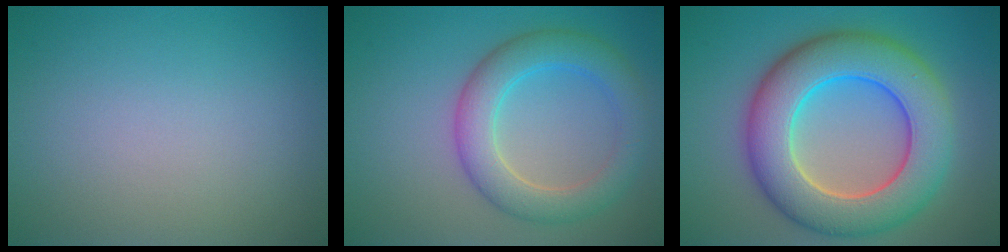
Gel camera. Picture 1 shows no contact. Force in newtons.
{"total": 5.2, "press": 5.2, "slide": 0.2}
{"total": 10.6, "press": 10.6, "slide": 0.8}